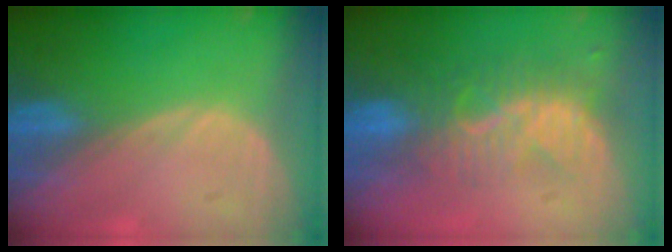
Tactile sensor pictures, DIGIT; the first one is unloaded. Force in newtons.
{"total": 8.6, "press": 7.7, "slide": 3.6}